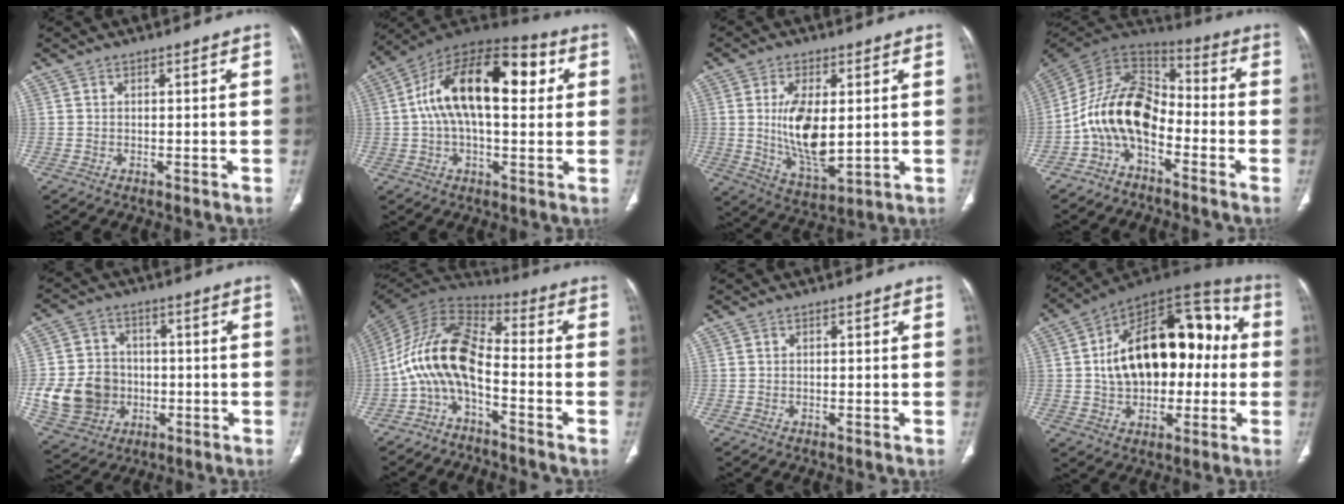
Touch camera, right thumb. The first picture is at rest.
{"total": 21.8, "force": [4.2, 10.9, 18.4], "torque": [-0.294, 0.035, 0.056]}
{"total": 12.5, "force": [1.0, 5.8, 11.0], "torque": [-0.193, -0.023, 0.032]}
{"total": 14.2, "force": [-4.8, 8.5, 10.2], "torque": [-0.178, 0.083, -0.104]}
{"total": 13.8, "force": [-2.0, 11.9, 6.6], "torque": [-0.105, 0.013, -0.023]}
{"total": 12.6, "force": [-4.4, 5.7, 10.4], "torque": [-0.208, 0.082, -0.096]}
{"total": 0.0}
{"total": 25.1, "force": [1.0, 15.1, 20.0], "torque": [-0.287, 0.044, 0.016]}